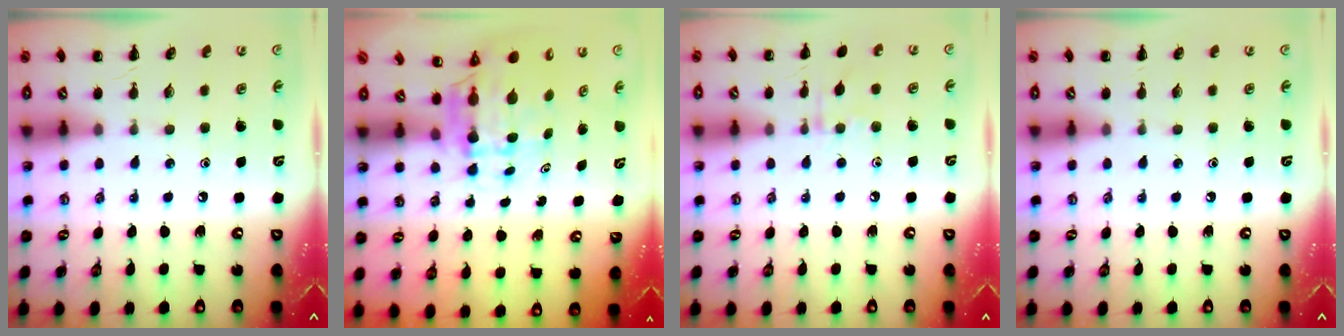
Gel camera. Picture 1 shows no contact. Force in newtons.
{"total": 5.7, "press": 5.4, "slide": 1.9}
{"total": 6.3, "press": 6.2, "slide": 1.3}
{"total": 0.0}